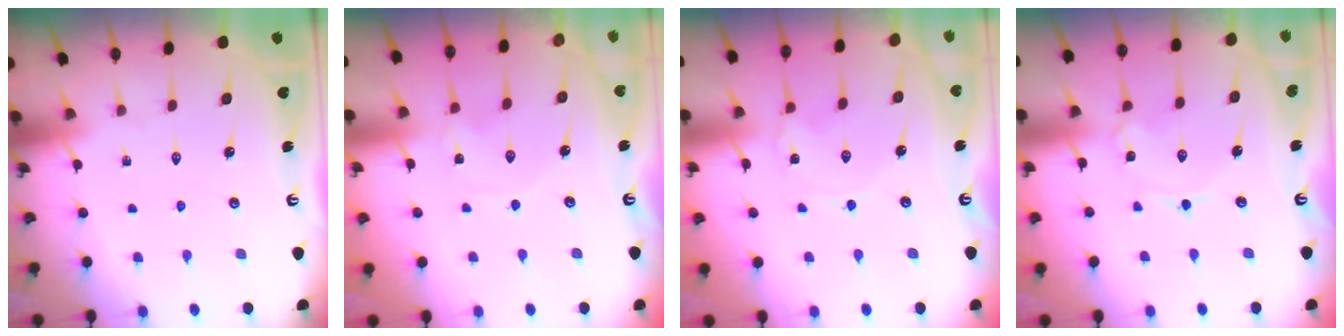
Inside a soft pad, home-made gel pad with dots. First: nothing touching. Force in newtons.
{"total": 0.0}
{"total": 3.8, "press": 3.8, "slide": 0.4}
{"total": 1.2, "press": 1.1, "slide": 0.1}